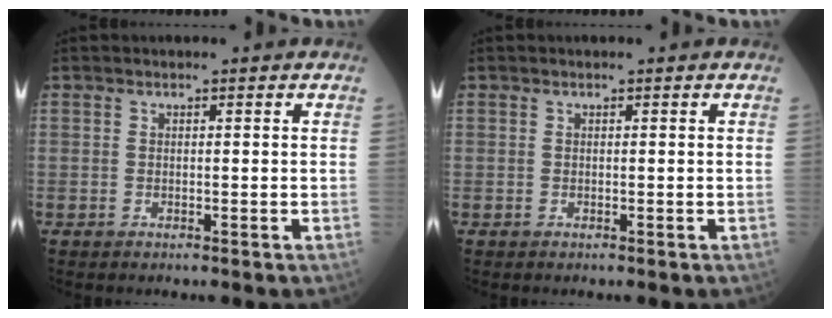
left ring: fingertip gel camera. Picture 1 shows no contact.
{"total": 0.0}